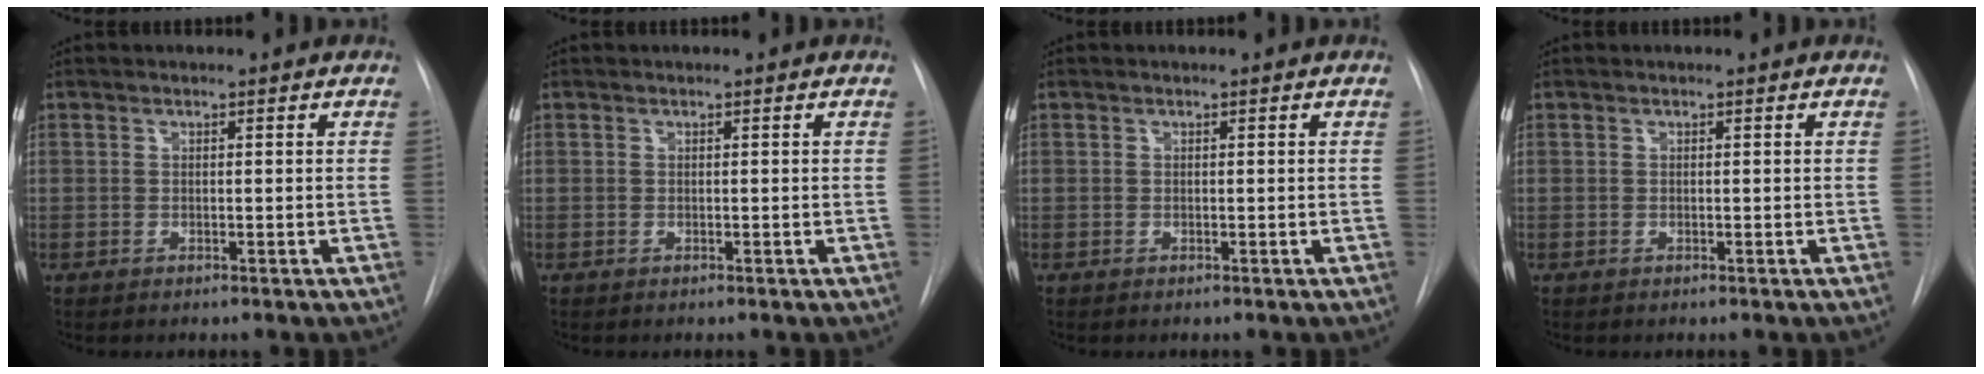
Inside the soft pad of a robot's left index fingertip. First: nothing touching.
{"total": 0.0}
{"total": 0.0}
{"total": 0.0}